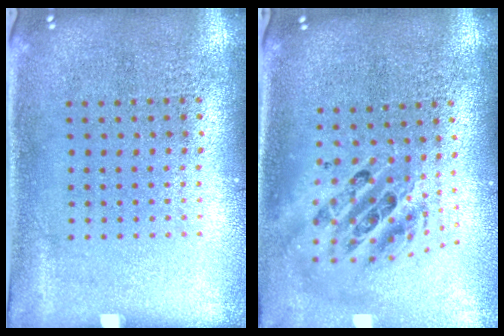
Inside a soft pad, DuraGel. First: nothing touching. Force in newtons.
{"total": 2.2, "press": 1.7, "slide": 1.4}